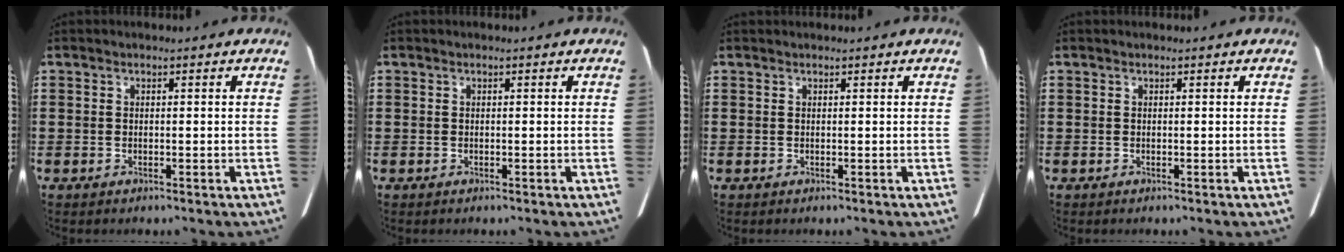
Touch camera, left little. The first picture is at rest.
{"total": 0.0}
{"total": 0.0}
{"total": 0.0}